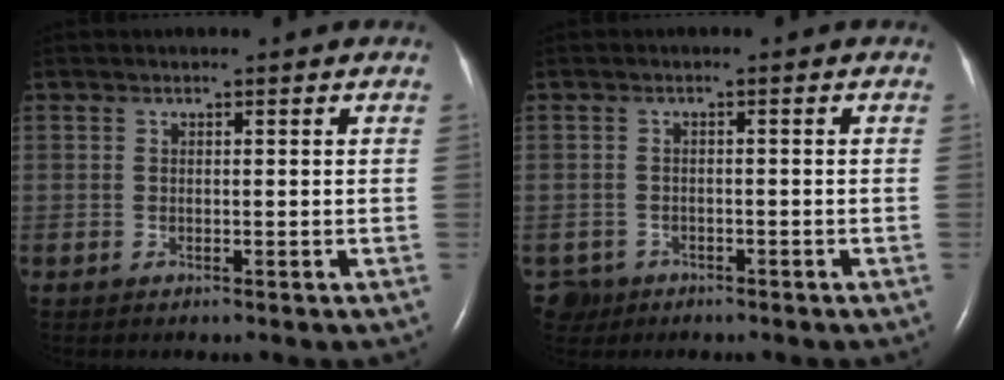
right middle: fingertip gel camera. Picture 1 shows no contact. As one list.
[{"total": 3.0, "force": [-1.8, 2.3, -0.2], "torque": [0.000, 0.006, -0.030]}]